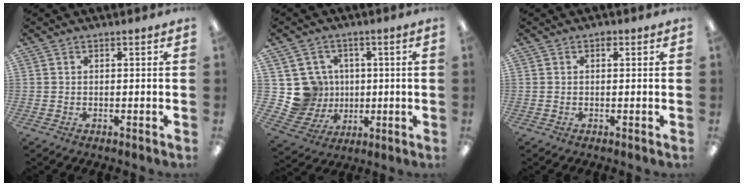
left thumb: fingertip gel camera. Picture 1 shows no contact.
{"total": 10.7, "force": [1.8, 10.4, 2.0], "torque": [-0.071, -0.005, 0.050]}
{"total": 1.1, "force": [0.5, 0.7, 0.6], "torque": [-0.006, 0.000, 0.007]}